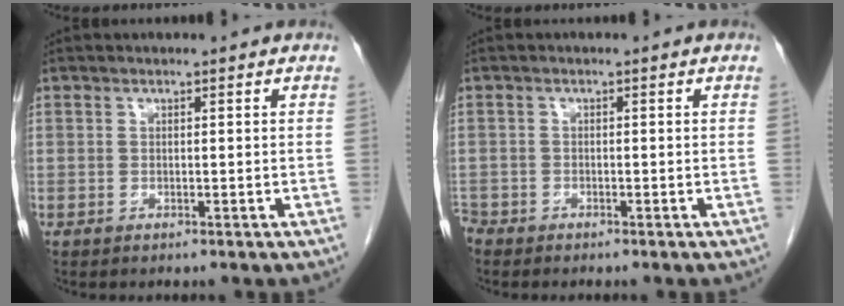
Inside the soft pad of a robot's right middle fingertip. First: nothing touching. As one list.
[{"total": 2.1, "force": [-1.8, 0.9, 0.2], "torque": [-0.010, -0.001, -0.035]}]